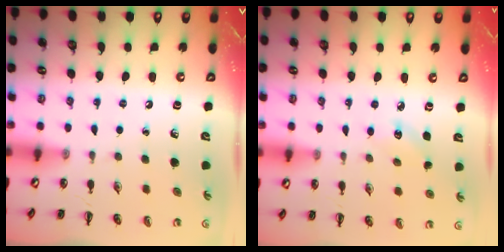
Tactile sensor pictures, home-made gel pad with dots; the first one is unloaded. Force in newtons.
{"total": 3.2, "press": 3.1, "slide": 0.8}